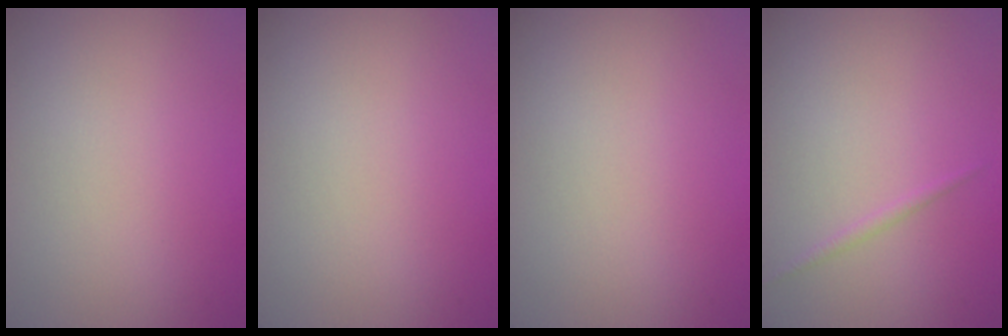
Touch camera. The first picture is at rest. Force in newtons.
{"total": 0.0}
{"total": 0.0}
{"total": 0.7, "press": 0.7, "slide": 0.0}